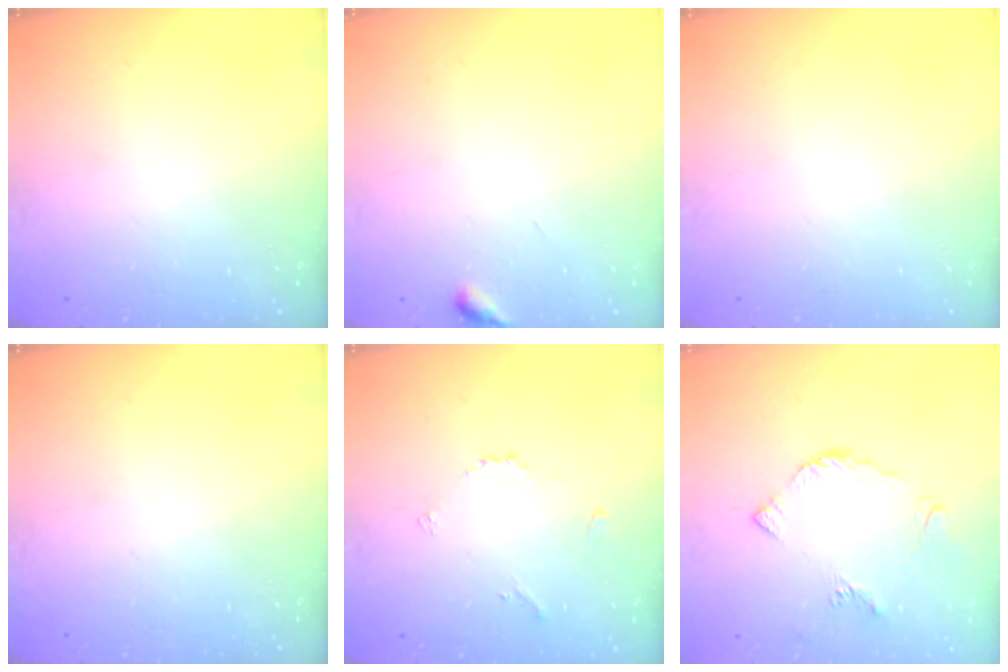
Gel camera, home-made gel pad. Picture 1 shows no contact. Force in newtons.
{"total": 2.6, "press": 2.6, "slide": 0.3}
{"total": 0.0}
{"total": 0.0}
{"total": 3.0, "press": 2.9, "slide": 0.7}
{"total": 6.0, "press": 6.0, "slide": 0.5}